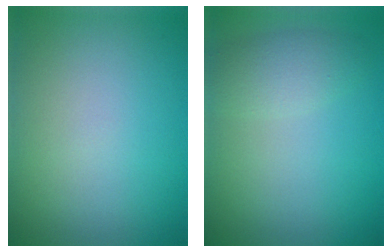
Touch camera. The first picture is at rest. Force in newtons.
{"total": 2.4, "press": 2.4, "slide": 0.1}